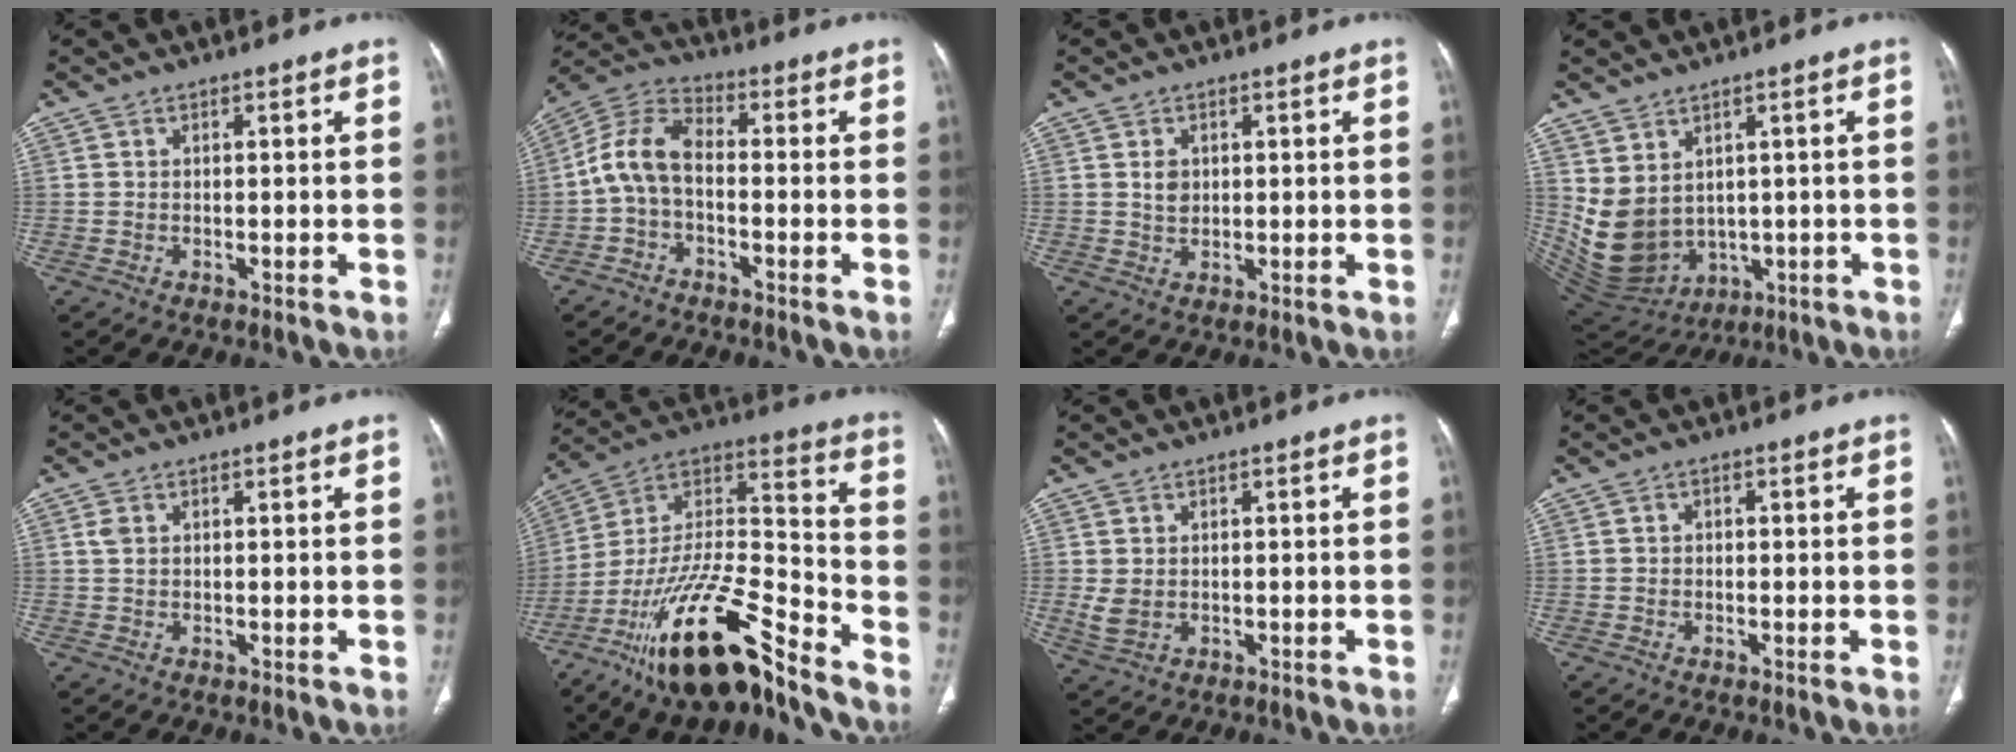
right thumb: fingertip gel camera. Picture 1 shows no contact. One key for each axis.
{"total": 8.5, "fx": -1.6, "fy": 4.9, "fz": 6.7, "tx": -0.132, "ty": 0.034, "tz": -0.044}
{"total": 2.7, "fx": 0.6, "fy": 2.1, "fz": 1.6, "tx": -0.011, "ty": -0.002, "tz": 0.012}
{"total": 12.5, "fx": 1.0, "fy": 9.7, "fz": 7.8, "tx": -0.146, "ty": -0.010, "tz": 0.065}
{"total": 1.2, "fx": 0.4, "fy": 0.8, "fz": 0.8, "tx": -0.018, "ty": 0.003, "tz": 0.009}
{"total": 23.6, "fx": -16.7, "fy": 6.3, "fz": 15.5, "tx": -0.304, "ty": 0.076, "tz": -0.299}
{"total": 3.2, "fx": 0.1, "fy": 2.4, "fz": 2.0, "tx": -0.045, "ty": -0.005, "tz": 0.012}
{"total": 0.7, "fx": -0.1, "fy": 0.6, "fz": 0.3, "tx": 0.005, "ty": 0.004, "tz": -0.007}